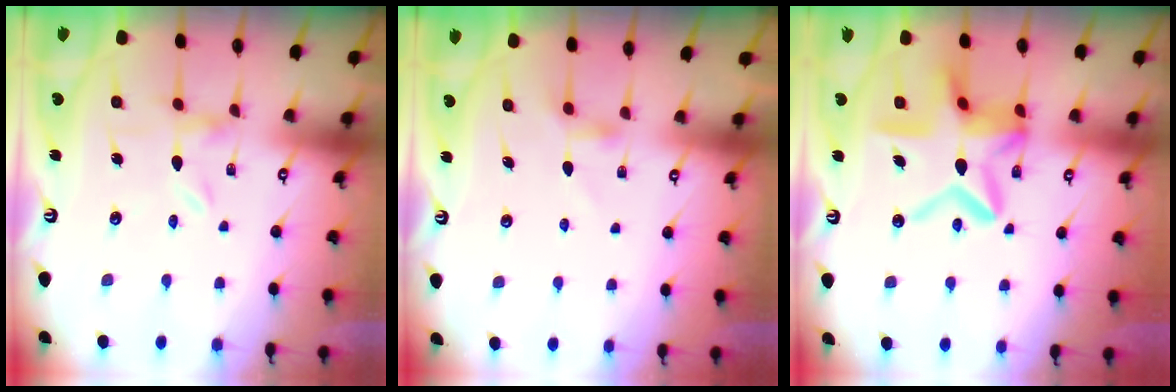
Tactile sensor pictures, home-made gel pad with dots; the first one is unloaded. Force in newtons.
{"total": 3.7, "press": 3.6, "slide": 0.6}
{"total": 16.7, "press": 16.7, "slide": 1.4}